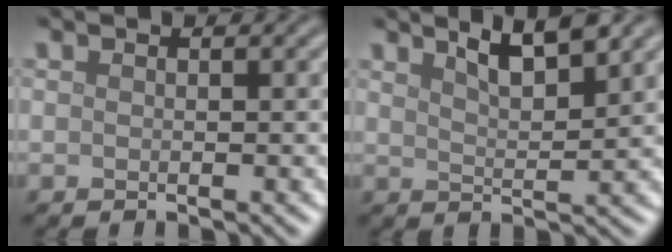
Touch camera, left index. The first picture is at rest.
{"total": 4.1, "force": [3.1, 0.8, 2.7], "torque": [-0.040, 0.009, 0.052]}